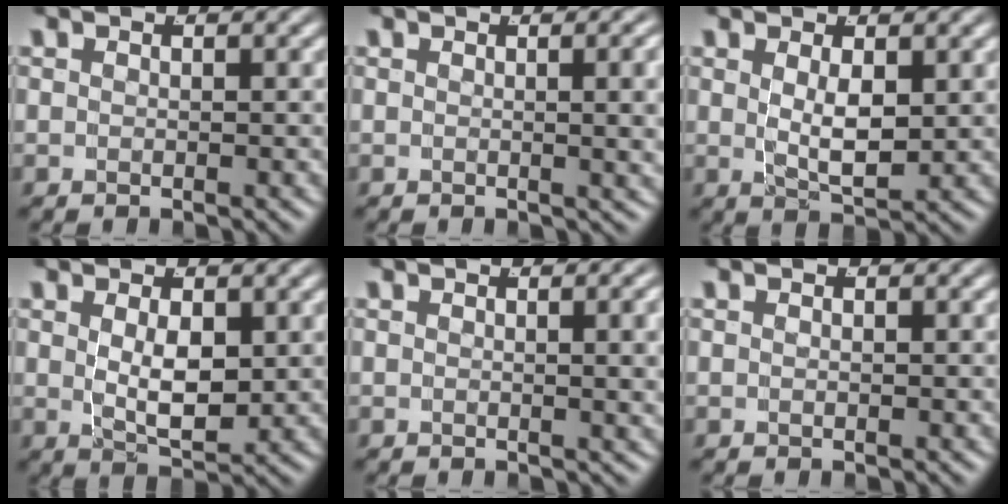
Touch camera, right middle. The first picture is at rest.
{"total": 3.3, "force": [0.8, 0.4, 3.1], "torque": [-0.019, 0.012, 0.004]}
{"total": 3.1, "force": [0.4, 0.8, 3.0], "torque": [-0.052, -0.018, 0.020]}
{"total": 3.8, "force": [0.3, 1.4, 3.5], "torque": [-0.056, -0.022, 0.018]}
{"total": 2.4, "force": [0.7, 0.1, 2.3], "torque": [-0.015, 0.008, 0.005]}
{"total": 0.0}